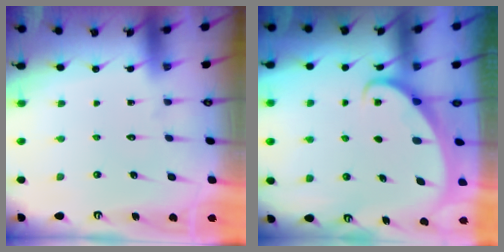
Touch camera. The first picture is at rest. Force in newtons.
{"total": 1.7, "press": 1.7, "slide": 0.2}